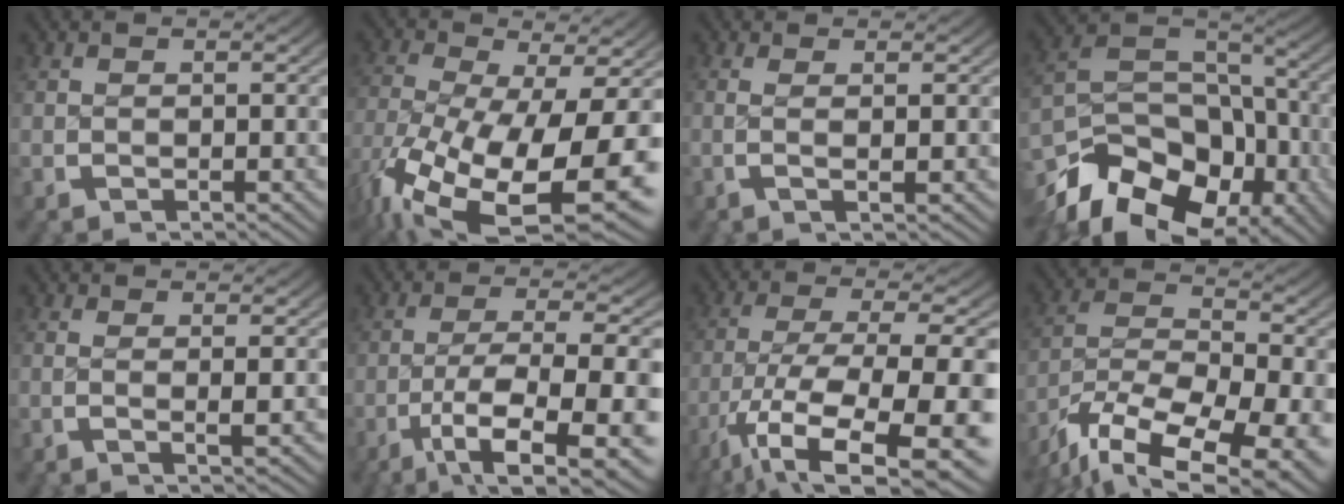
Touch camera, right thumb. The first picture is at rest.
{"total": 17.9, "force": [-4.8, 11.0, 13.2], "torque": [-0.280, -0.081, -0.032]}
{"total": 1.7, "force": [0.3, -0.2, 1.7], "torque": [-0.037, -0.007, 0.005]}
{"total": 15.5, "force": [-5.8, 10.7, 9.5], "torque": [-0.186, -0.054, -0.078]}
{"total": 1.7, "force": [0.2, -0.2, 1.7], "torque": [-0.034, -0.006, 0.003]}
{"total": 11.3, "force": [-4.1, 5.3, 9.1], "torque": [-0.181, -0.045, -0.034]}
{"total": 14.5, "force": [-4.4, 7.8, 11.4], "torque": [-0.238, -0.068, -0.028]}
{"total": 13.0, "force": [-5.0, 7.9, 9.0], "torque": [-0.187, -0.062, -0.053]}